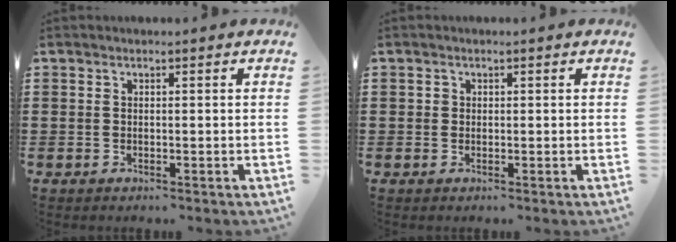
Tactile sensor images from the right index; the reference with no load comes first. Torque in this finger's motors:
{"motor_torque": [-0.11, 0.11, 0.04, 0.00]}